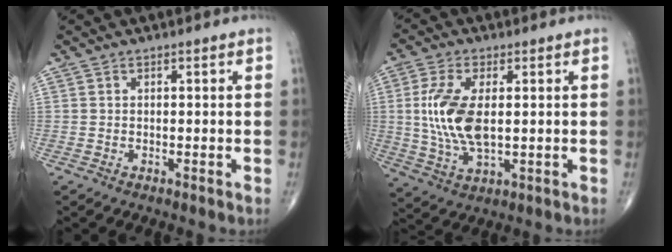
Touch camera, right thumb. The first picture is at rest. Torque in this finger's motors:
{"motor_torque": [-0.76, 1.28, 0.83, 0.49, 0.11]}